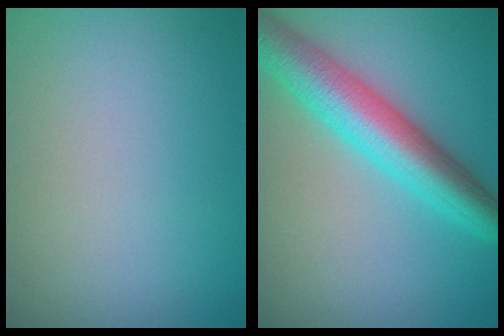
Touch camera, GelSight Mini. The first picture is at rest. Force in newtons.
{"total": 7.6, "press": 7.6, "slide": 0.3}